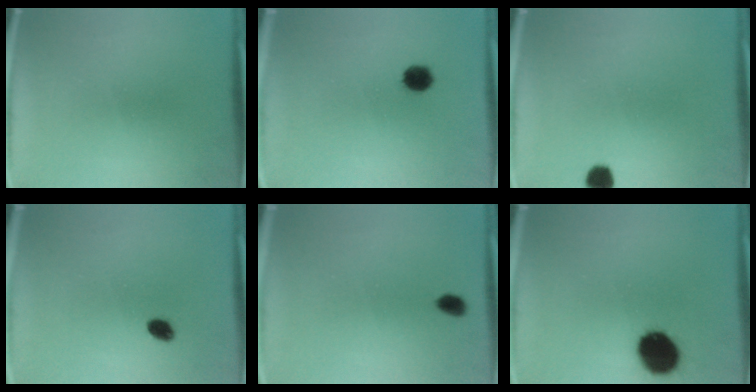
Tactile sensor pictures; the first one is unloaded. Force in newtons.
{"total": 4.0}
{"total": 3.3}
{"total": 2.4}
{"total": 2.4}
{"total": 13.5}